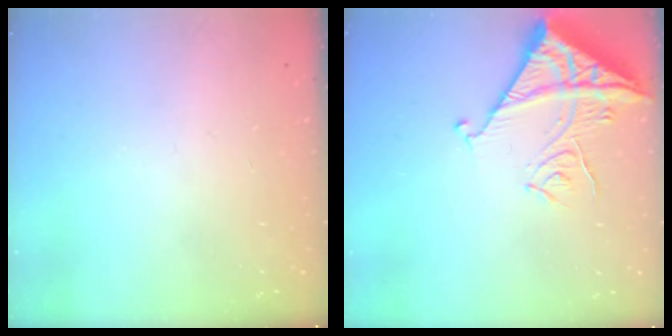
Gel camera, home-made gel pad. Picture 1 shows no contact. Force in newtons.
{"total": 13.7, "press": 13.6, "slide": 1.1}